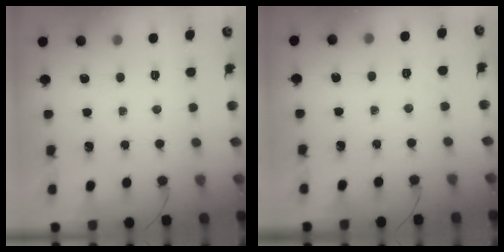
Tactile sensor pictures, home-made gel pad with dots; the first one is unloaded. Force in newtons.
{"total": 2.1, "press": 1.4, "slide": 1.6}